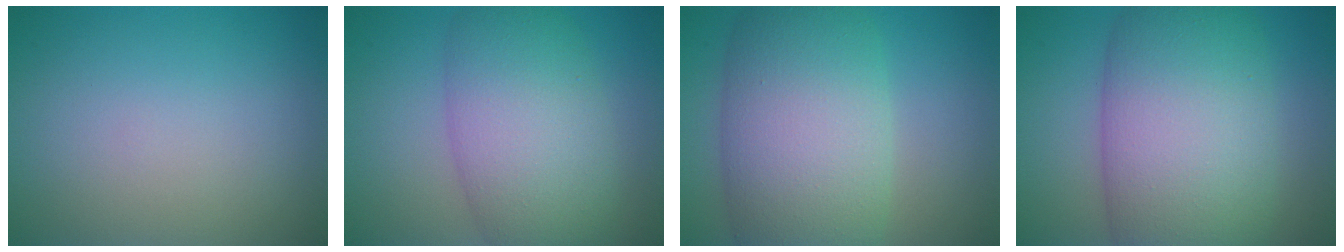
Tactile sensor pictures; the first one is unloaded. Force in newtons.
{"total": 8.6, "press": 8.6, "slide": 0.2}
{"total": 11.3, "press": 11.3, "slide": 0.6}
{"total": 13.6, "press": 13.5, "slide": 0.6}